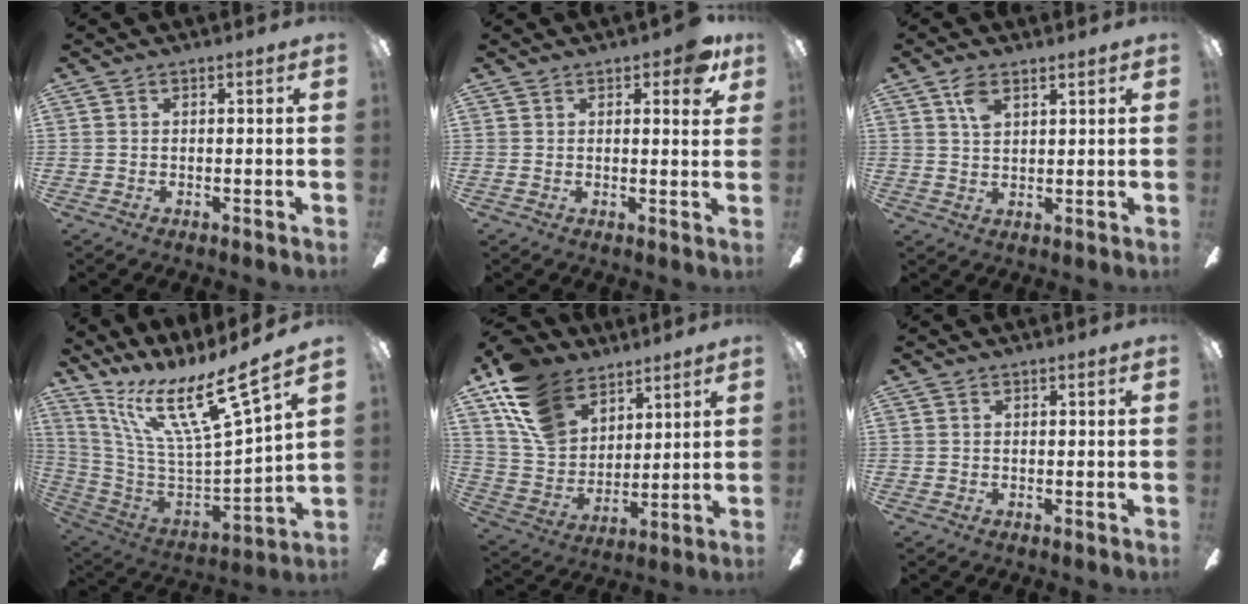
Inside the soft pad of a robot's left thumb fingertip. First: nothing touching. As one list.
[{"total": 5.7, "force": [3.3, 2.3, 4.1], "torque": [-0.046, -0.009, 0.051]}, {"total": 4.6, "force": [3.0, 2.1, 2.9], "torque": [-0.056, -0.001, 0.053]}, {"total": 20.2, "force": [12.7, 4.1, 15.1], "torque": [-0.276, -0.089, 0.200]}, {"total": 16.1, "force": [10.7, 10.0, 6.6], "torque": [-0.148, -0.043, 0.213]}, {"total": 0.0}]